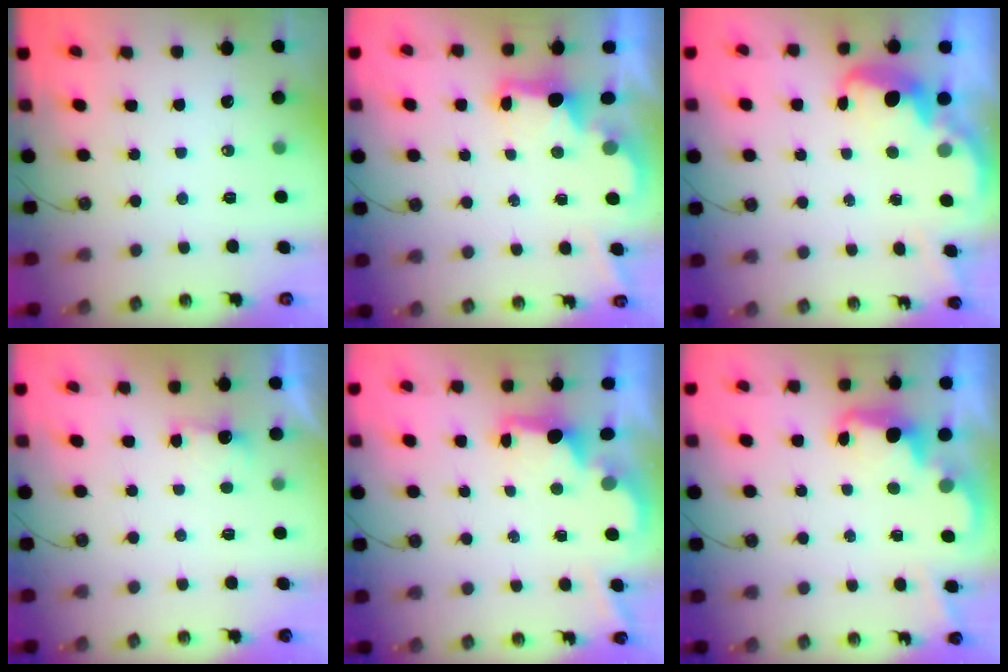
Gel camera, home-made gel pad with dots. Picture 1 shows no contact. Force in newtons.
{"total": 2.3, "press": 2.1, "slide": 0.8}
{"total": 3.1, "press": 3.1, "slide": 0.5}
{"total": 1.1, "press": 0.8, "slide": 0.7}
{"total": 1.9, "press": 1.8, "slide": 0.6}
{"total": 2.2, "press": 2.2, "slide": 0.5}